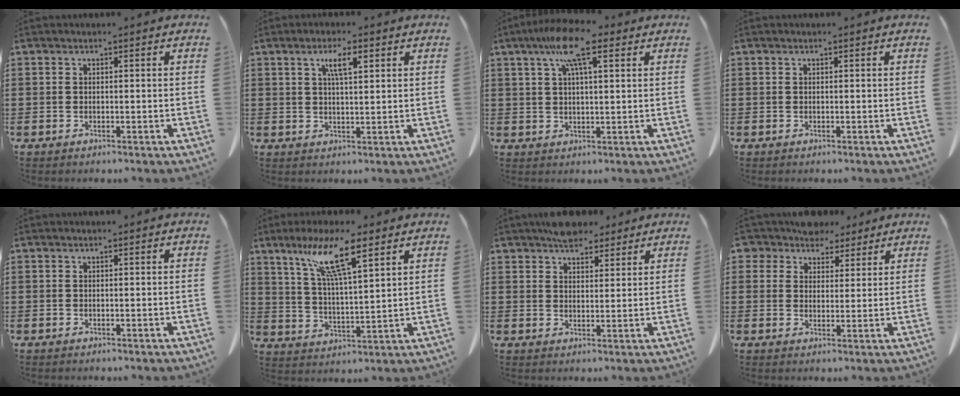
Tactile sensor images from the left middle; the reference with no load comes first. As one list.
[{"total": 4.2, "force": [1.9, 1.0, 3.5], "torque": [-0.066, 0.005, 0.029]}, {"total": 9.6, "force": [5.3, 2.4, 7.6], "torque": [-0.151, 0.004, 0.090]}, {"total": 0.0}, {"total": 0.0}, {"total": 10.5, "force": [7.1, 1.5, 7.7], "torque": [-0.166, -0.012, 0.122]}, {"total": 5.1, "force": [4.4, 2.2, 1.5], "torque": [-0.034, -0.005, 0.082]}, {"total": 5.6, "force": [4.5, 3.1, 1.0], "torque": [-0.038, -0.004, 0.083]}]